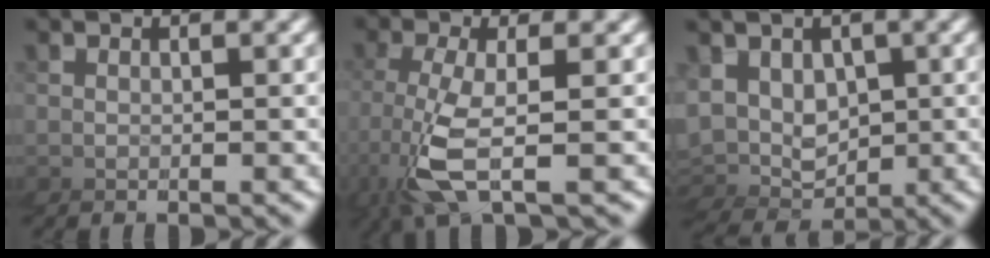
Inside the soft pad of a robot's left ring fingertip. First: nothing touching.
{"total": 2.2, "force": [-1.3, -1.1, 1.4], "torque": [-0.073, -0.004, -0.014]}
{"total": 4.2, "force": [1.1, 3.9, -1.0], "torque": [-0.011, 0.006, 0.004]}